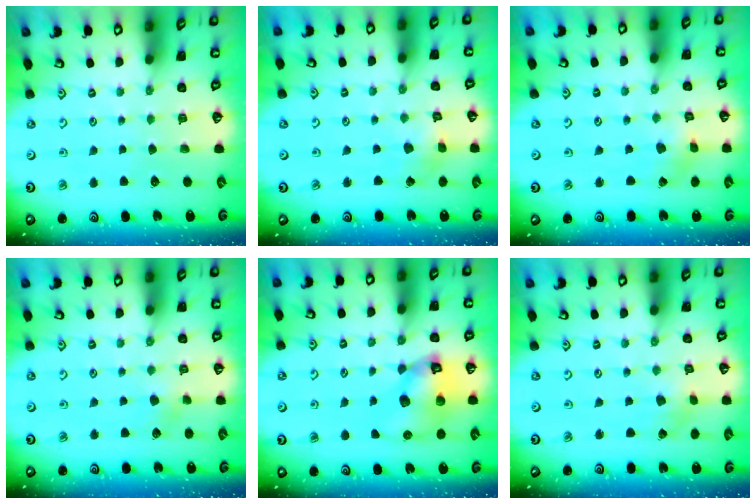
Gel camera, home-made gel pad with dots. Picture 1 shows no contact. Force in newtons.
{"total": 2.2, "press": 2.2, "slide": 0.3}
{"total": 1.3, "press": 1.3, "slide": 0.2}
{"total": 2.8, "press": 2.8, "slide": 0.6}
{"total": 11.4, "press": 11.2, "slide": 1.9}
{"total": 1.6, "press": 1.6, "slide": 0.2}